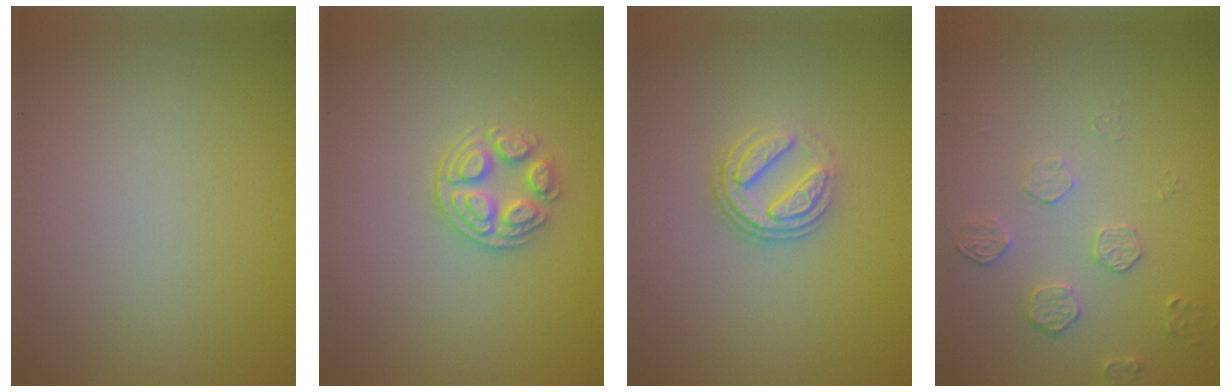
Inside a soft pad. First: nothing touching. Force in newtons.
{"total": 3.0, "press": 2.6, "slide": 1.5}
{"total": 3.5, "press": 2.5, "slide": 2.5}
{"total": 1.9, "press": 1.3, "slide": 1.3}